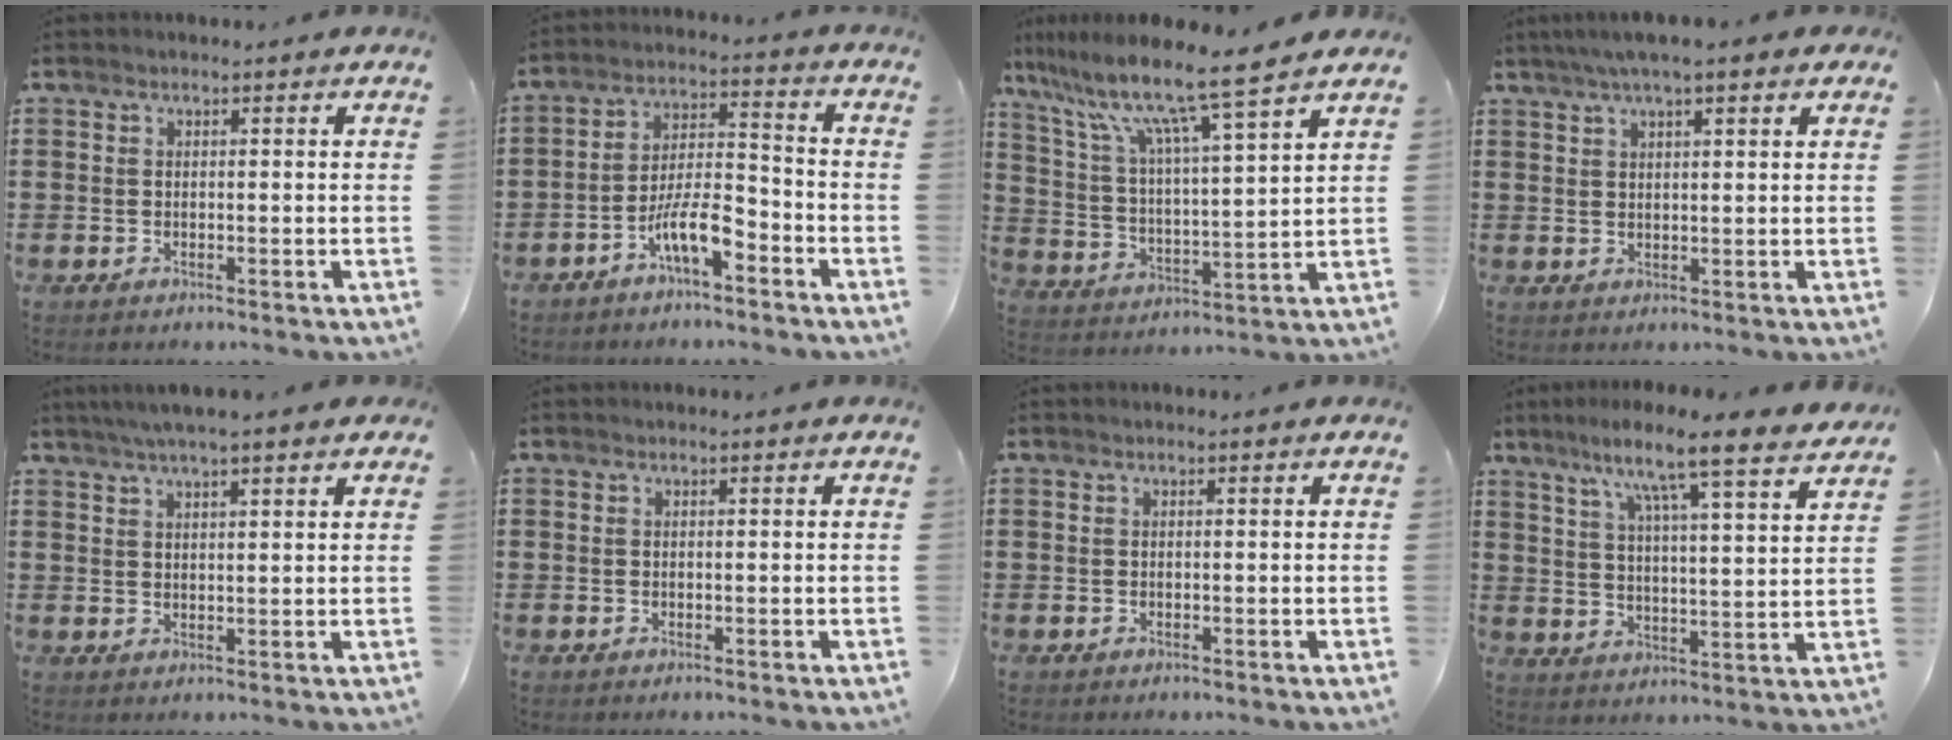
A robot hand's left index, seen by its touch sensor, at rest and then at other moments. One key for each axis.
{"total": 7.8, "fx": -4.9, "fy": 2.2, "fz": 5.7, "tx": -0.121, "ty": 0.004, "tz": -0.094}
{"total": 9.9, "fx": 7.9, "fy": -0.4, "fz": 5.9, "tx": -0.146, "ty": -0.051, "tz": 0.124}
{"total": 4.3, "fx": 2.8, "fy": 0.4, "fz": 3.2, "tx": -0.066, "ty": 0.004, "tz": 0.050}
{"total": 3.9, "fx": 3.0, "fy": 0.2, "fz": 2.5, "tx": -0.053, "ty": 0.002, "tz": 0.054}
{"total": 0.0}
{"total": 0.0}
{"total": 8.6, "fx": 7.1, "fy": -0.5, "fz": 4.8, "tx": -0.105, "ty": -0.051, "tz": 0.109}